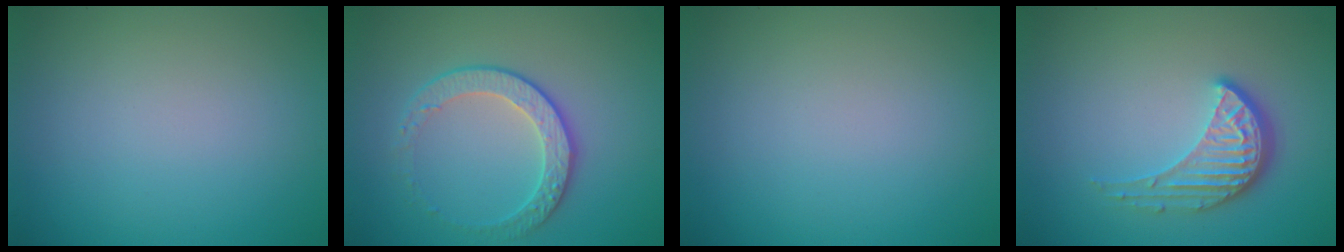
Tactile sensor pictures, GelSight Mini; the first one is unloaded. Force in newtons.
{"total": 2.8, "press": 2.4, "slide": 1.4}
{"total": 0.0}
{"total": 4.1, "press": 3.0, "slide": 2.7}